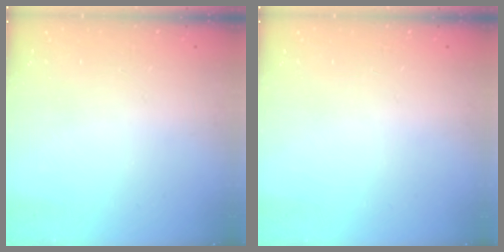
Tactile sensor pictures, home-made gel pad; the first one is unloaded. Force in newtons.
{"total": 0.0}